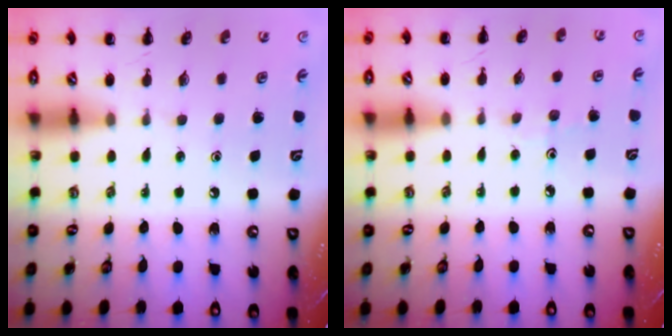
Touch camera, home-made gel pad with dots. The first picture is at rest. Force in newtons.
{"total": 2.9, "press": 2.7, "slide": 1.2}